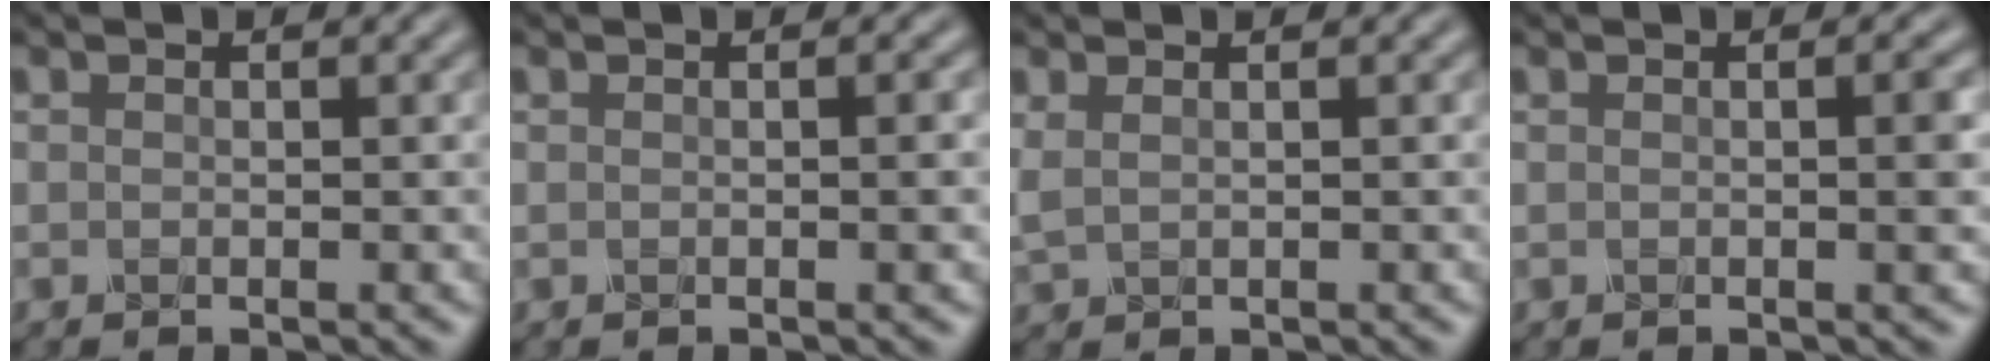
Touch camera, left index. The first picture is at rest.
{"total": 1.9, "force": [0.0, 0.6, 1.8], "torque": [-0.018, 0.004, -0.004]}
{"total": 1.4, "force": [0.7, 0.7, 1.0], "torque": [-0.028, 0.002, 0.017]}
{"total": 2.8, "force": [0.1, 0.8, 2.6], "torque": [-0.026, 0.004, -0.004]}